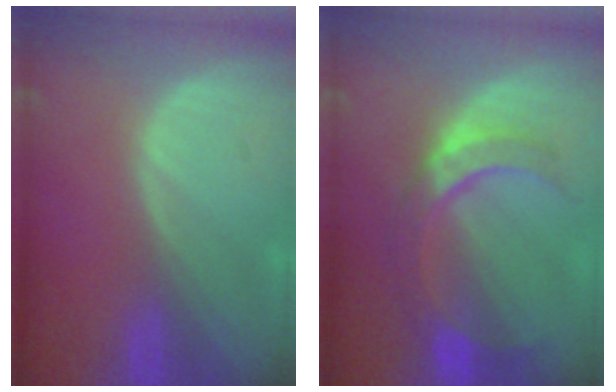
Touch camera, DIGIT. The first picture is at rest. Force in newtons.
{"total": 7.8, "press": 7.6, "slide": 1.6}